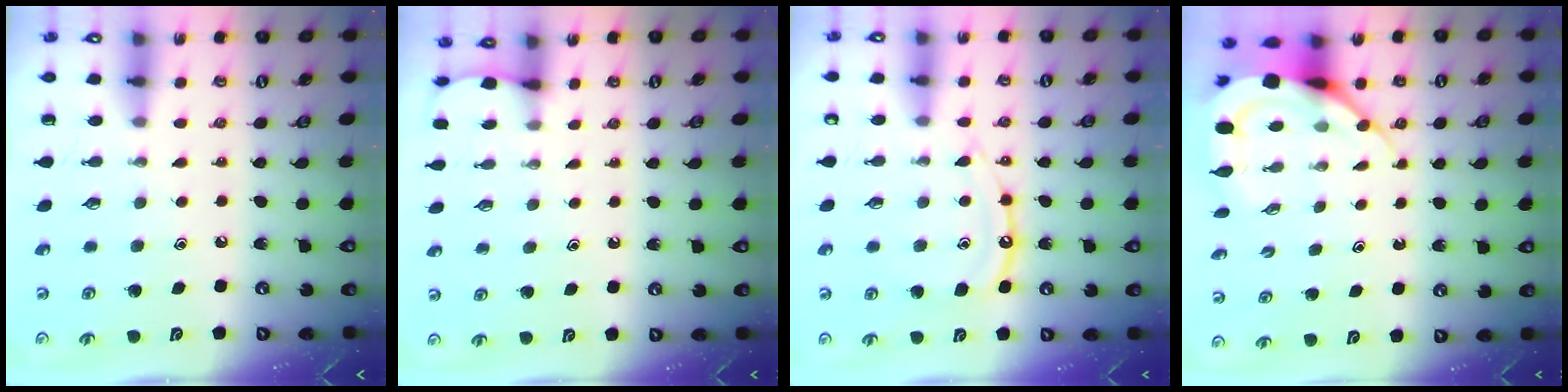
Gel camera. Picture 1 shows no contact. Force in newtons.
{"total": 1.9, "press": 1.9, "slide": 0.2}
{"total": 12.0, "press": 11.9, "slide": 1.1}
{"total": 8.5, "press": 8.4, "slide": 0.9}